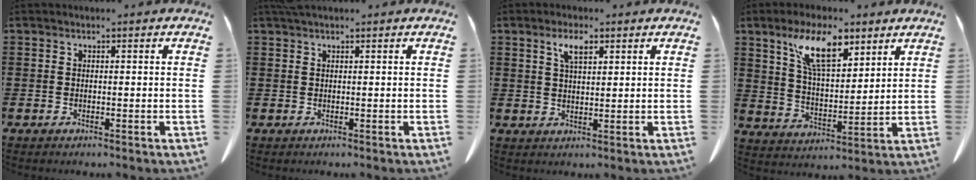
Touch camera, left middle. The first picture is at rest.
{"total": 1.0, "force": [0.8, 0.2, 0.6], "torque": [-0.014, 0.000, 0.016]}
{"total": 4.0, "force": [2.3, 1.3, 3.0], "torque": [-0.058, 0.002, 0.039]}
{"total": 10.6, "force": [6.7, 3.9, 7.1], "torque": [-0.149, -0.007, 0.121]}